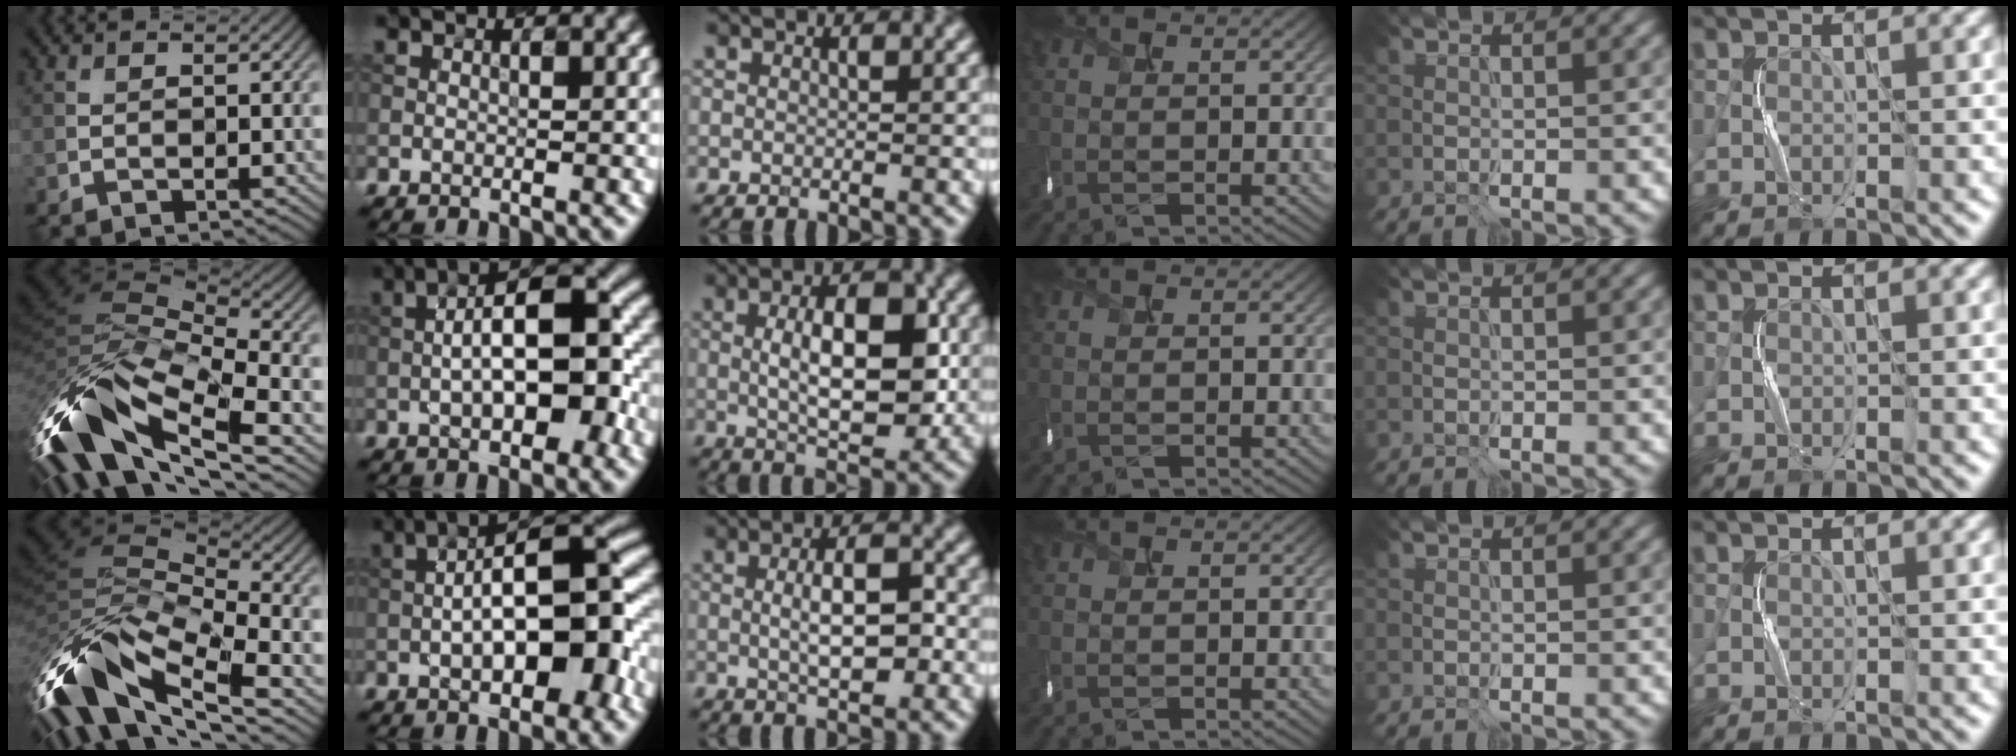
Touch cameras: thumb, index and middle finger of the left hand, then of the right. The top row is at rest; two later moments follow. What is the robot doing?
{"motion": "shake", "object": "box of matches"}